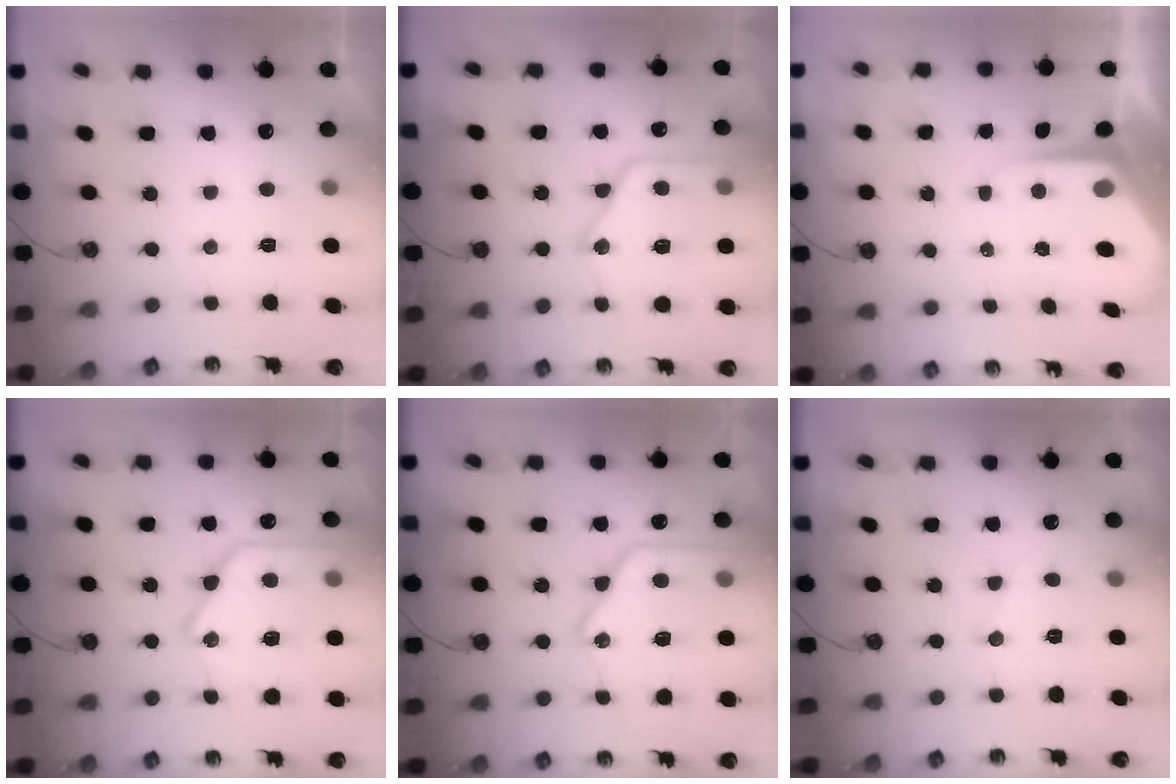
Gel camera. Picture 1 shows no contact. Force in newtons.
{"total": 18.1, "press": 18.1, "slide": 1.4}
{"total": 7.6, "press": 7.6, "slide": 0.8}
{"total": 20.4, "press": 20.3, "slide": 1.6}
{"total": 21.5, "press": 21.4, "slide": 2.2}
{"total": 7.5, "press": 7.5, "slide": 0.2}